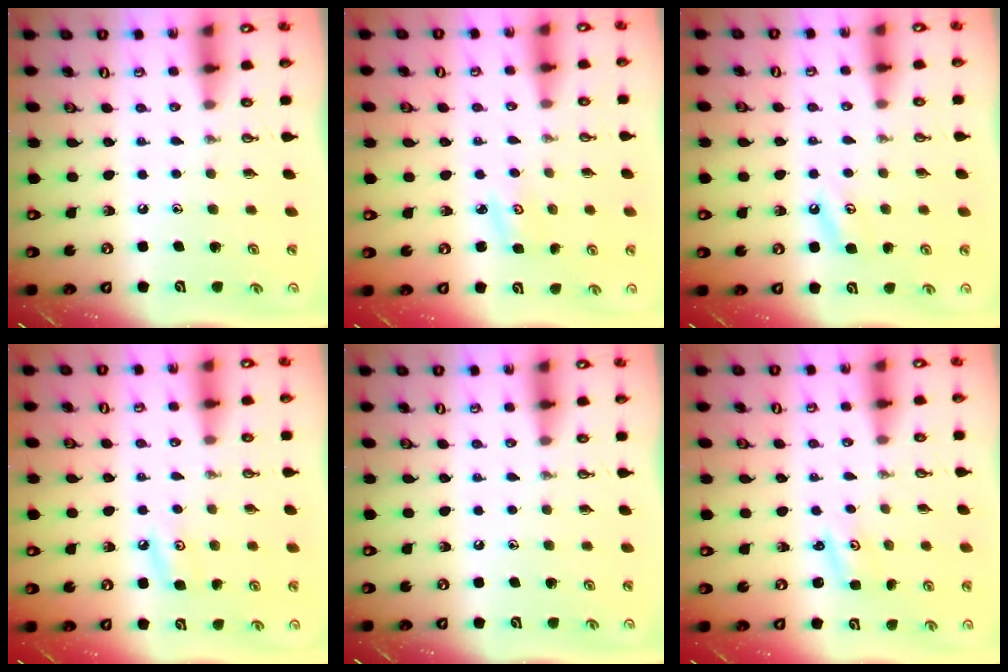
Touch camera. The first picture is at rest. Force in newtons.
{"total": 3.0, "press": 3.0, "slide": 0.4}
{"total": 3.4, "press": 3.3, "slide": 0.7}
{"total": 5.1, "press": 5.1, "slide": 0.5}
{"total": 0.0}
{"total": 1.5, "press": 1.5, "slide": 0.2}